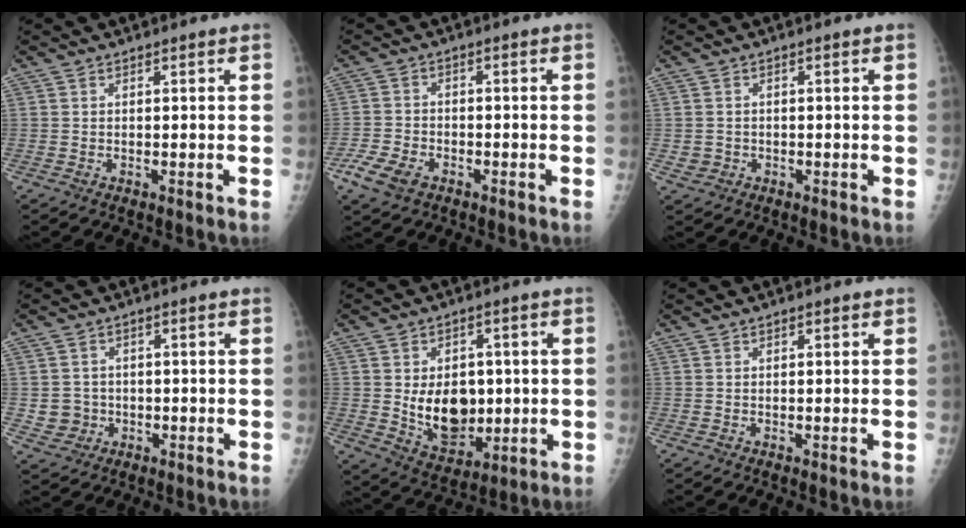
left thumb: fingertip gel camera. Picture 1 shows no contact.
{"total": 6.1, "force": [-3.8, 3.6, 3.2], "torque": [-0.074, 0.009, -0.070]}
{"total": 2.0, "force": [-0.6, 1.8, 0.2], "torque": [-0.001, 0.004, -0.007]}
{"total": 4.2, "force": [-0.7, 4.1, 0.6], "torque": [0.008, 0.006, -0.008]}
{"total": 12.1, "force": [0.0, 8.7, 8.5], "torque": [-0.087, -0.013, 0.018]}
{"total": 0.8, "force": [0.4, 0.4, 0.6], "torque": [-0.005, 0.001, 0.003]}